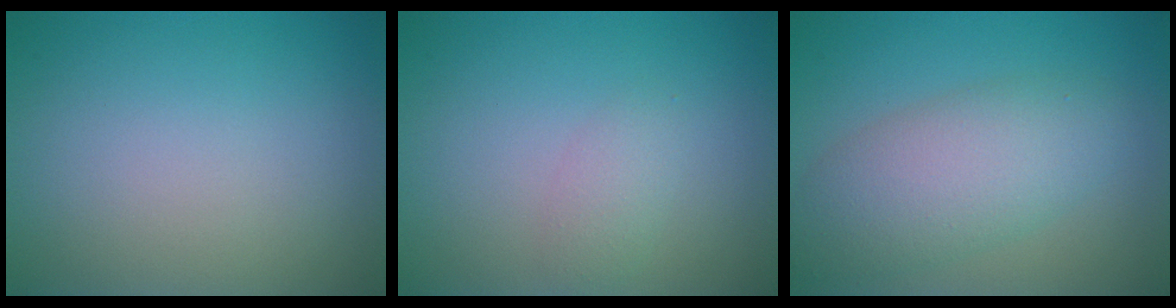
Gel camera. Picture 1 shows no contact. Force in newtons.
{"total": 1.5, "press": 1.5, "slide": 0.1}
{"total": 5.6, "press": 5.6, "slide": 0.3}